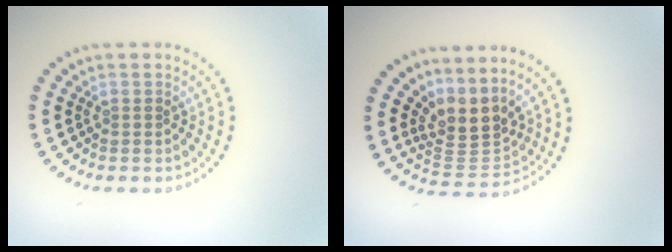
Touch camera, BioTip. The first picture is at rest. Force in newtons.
{"total": 3.7, "press": 2.7, "slide": 2.5}